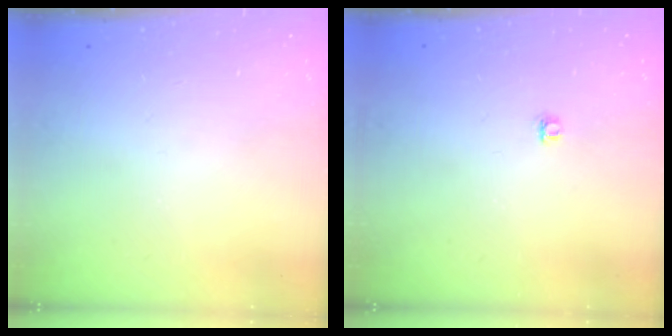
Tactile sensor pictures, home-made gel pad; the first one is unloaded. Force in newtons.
{"total": 3.8, "press": 3.8, "slide": 0.5}